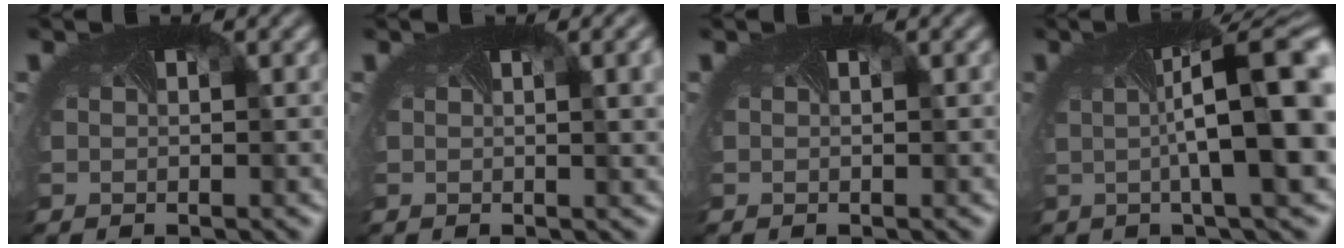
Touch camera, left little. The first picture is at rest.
{"total": 3.8, "force": [1.1, 1.4, 3.4], "torque": [-0.032, 0.004, 0.009]}
{"total": 0.0}
{"total": 10.4, "force": [0.4, 2.6, 10.1], "torque": [-0.157, -0.003, 0.011]}